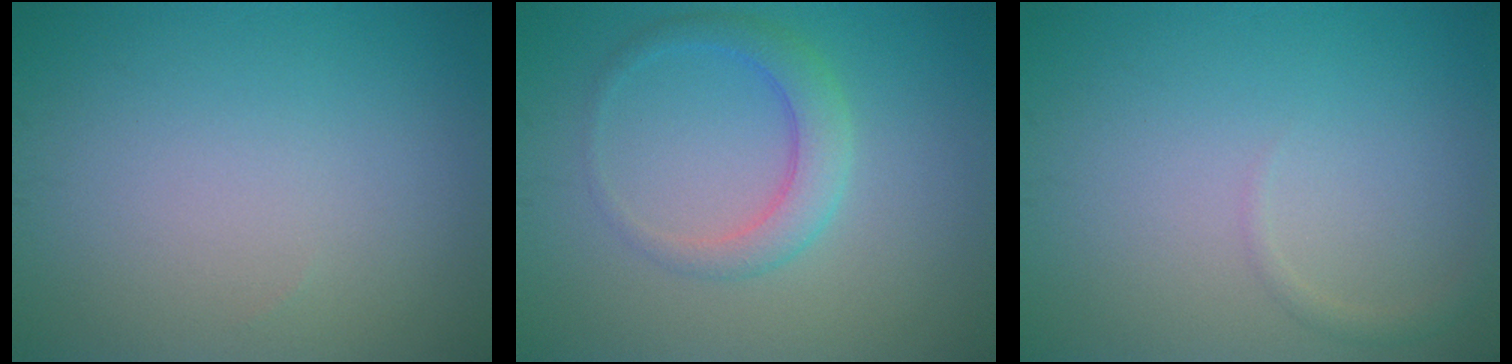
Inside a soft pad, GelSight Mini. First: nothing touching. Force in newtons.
{"total": 3.0, "press": 3.0, "slide": 0.1}
{"total": 0.8, "press": 0.8, "slide": 0.1}